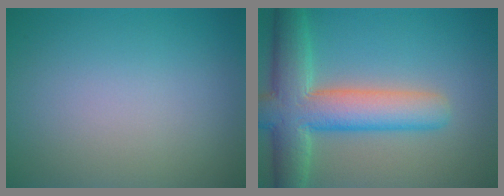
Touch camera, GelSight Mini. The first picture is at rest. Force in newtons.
{"total": 8.7, "press": 8.7, "slide": 0.7}